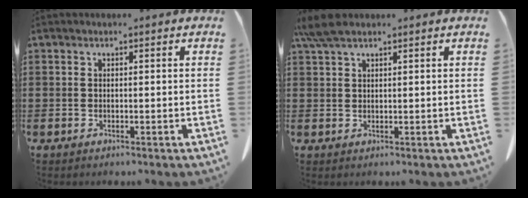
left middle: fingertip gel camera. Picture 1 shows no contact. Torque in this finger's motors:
{"motor_torque": [0.69, 0.55, 0.07, 0.04]}